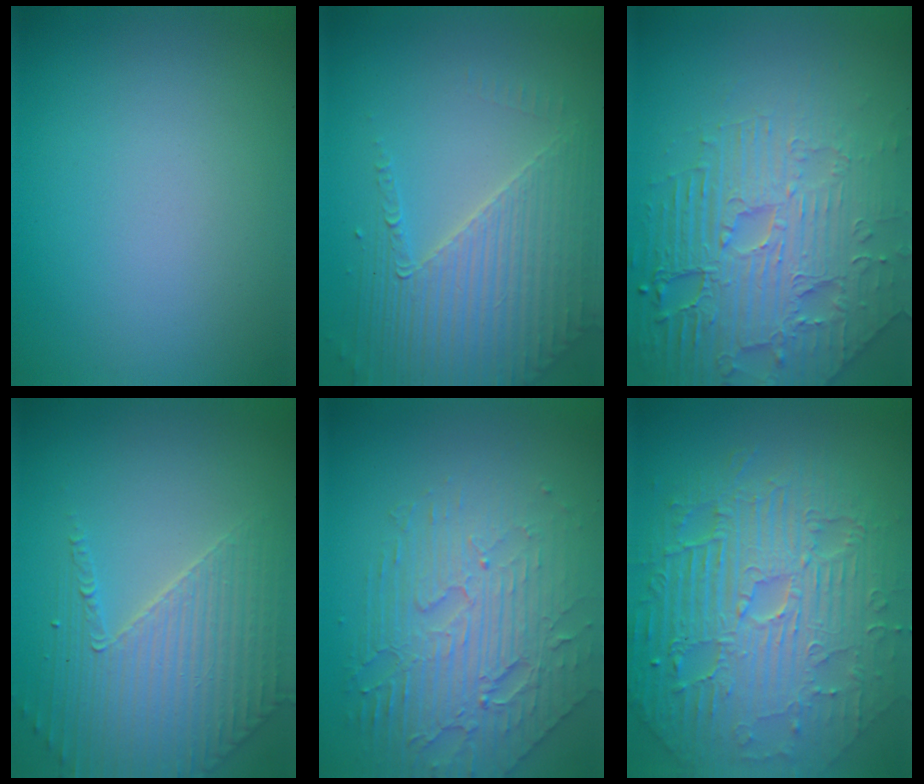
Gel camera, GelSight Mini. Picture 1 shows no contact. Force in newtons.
{"total": 4.2, "press": 3.9, "slide": 1.4}
{"total": 7.0, "press": 5.7, "slide": 4.1}
{"total": 3.7, "press": 3.7, "slide": 0.7}
{"total": 6.2, "press": 4.6, "slide": 4.1}
{"total": 11.1, "press": 7.1, "slide": 8.5}